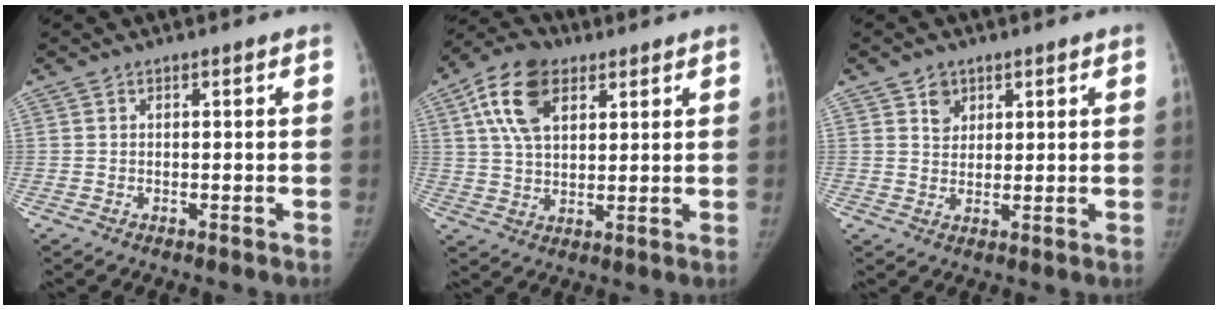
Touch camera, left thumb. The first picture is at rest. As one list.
[{"total": 12.0, "force": [5.0, 7.1, 8.2], "torque": [-0.140, 0.000, 0.088]}, {"total": 3.5, "force": [1.9, 2.7, 1.0], "torque": [0.006, -0.012, 0.034]}]